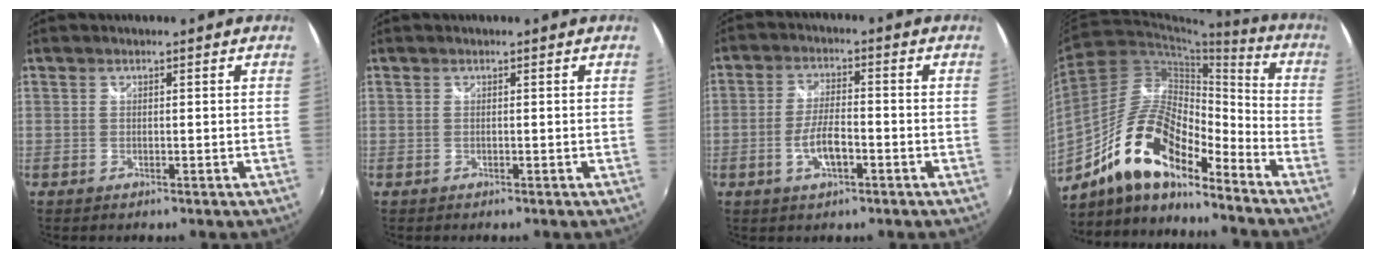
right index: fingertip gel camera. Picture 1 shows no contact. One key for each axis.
{"total": 0.0}
{"total": 6.2, "fx": -2.5, "fy": 2.2, "fz": 5.3, "tx": -0.106, "ty": -0.002, "tz": -0.043}
{"total": 16.7, "fx": -11.8, "fy": 5.0, "fz": 10.6, "tx": -0.194, "ty": 0.009, "tz": -0.229}